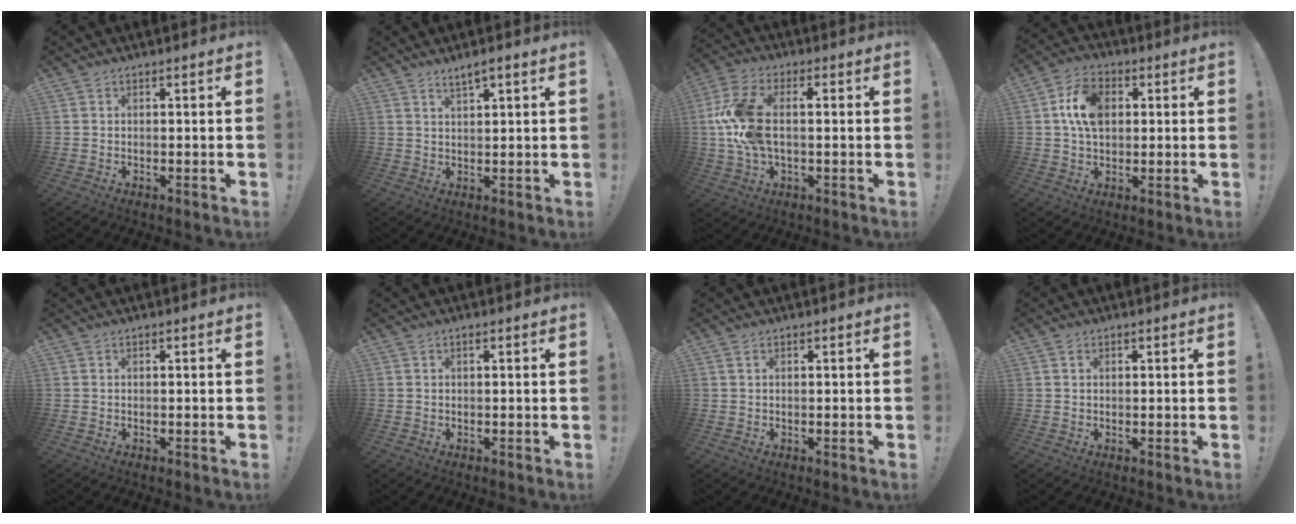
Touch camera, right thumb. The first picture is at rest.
{"total": 3.3, "force": [2.4, 0.2, 2.2], "torque": [-0.036, -0.014, 0.038]}
{"total": 13.4, "force": [0.4, 7.5, 11.1], "torque": [-0.228, 0.006, 0.008]}
{"total": 11.4, "force": [2.4, 7.8, 8.0], "torque": [-0.150, 0.011, 0.047]}
{"total": 0.0}
{"total": 0.5, "force": [0.2, 0.0, 0.5], "torque": [-0.017, 0.003, 0.003]}
{"total": 1.0, "force": [0.5, 0.3, 0.8], "torque": [-0.017, 0.001, 0.010]}
{"total": 0.9, "force": [0.5, 0.7, 0.3], "torque": [0.001, -0.002, 0.008]}